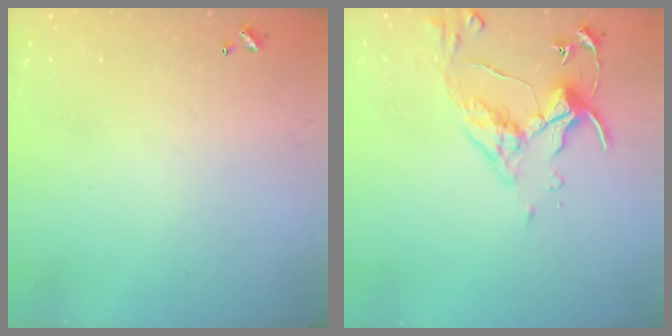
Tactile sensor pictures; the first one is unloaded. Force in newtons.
{"total": 5.3, "press": 5.2, "slide": 1.0}